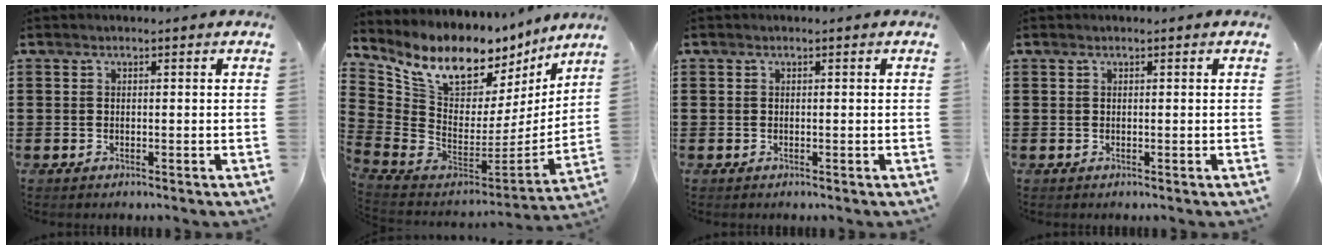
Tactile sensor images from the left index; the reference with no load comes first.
{"total": 11.3, "force": [8.3, 5.1, 5.7], "torque": [-0.138, -0.067, 0.146]}
{"total": 0.0}
{"total": 0.0}